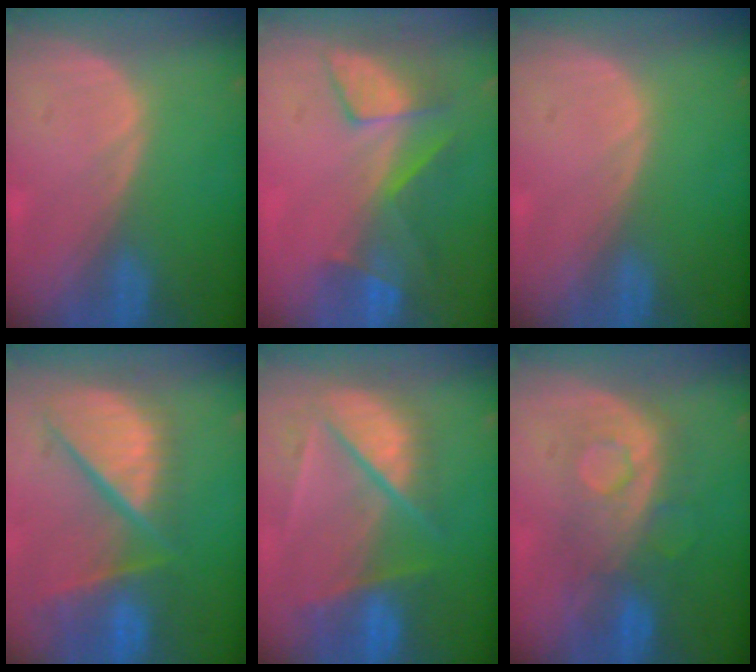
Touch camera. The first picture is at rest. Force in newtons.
{"total": 8.3, "press": 7.2, "slide": 4.1}
{"total": 0.0}
{"total": 12.4, "press": 10.2, "slide": 7.1}
{"total": 9.4, "press": 8.2, "slide": 4.5}
{"total": 7.8, "press": 7.8, "slide": 0.6}